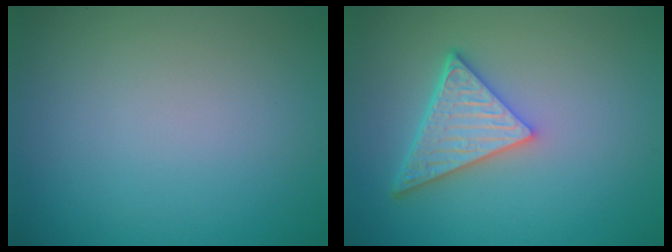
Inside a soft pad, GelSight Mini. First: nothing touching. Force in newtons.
{"total": 5.0, "press": 4.3, "slide": 2.7}